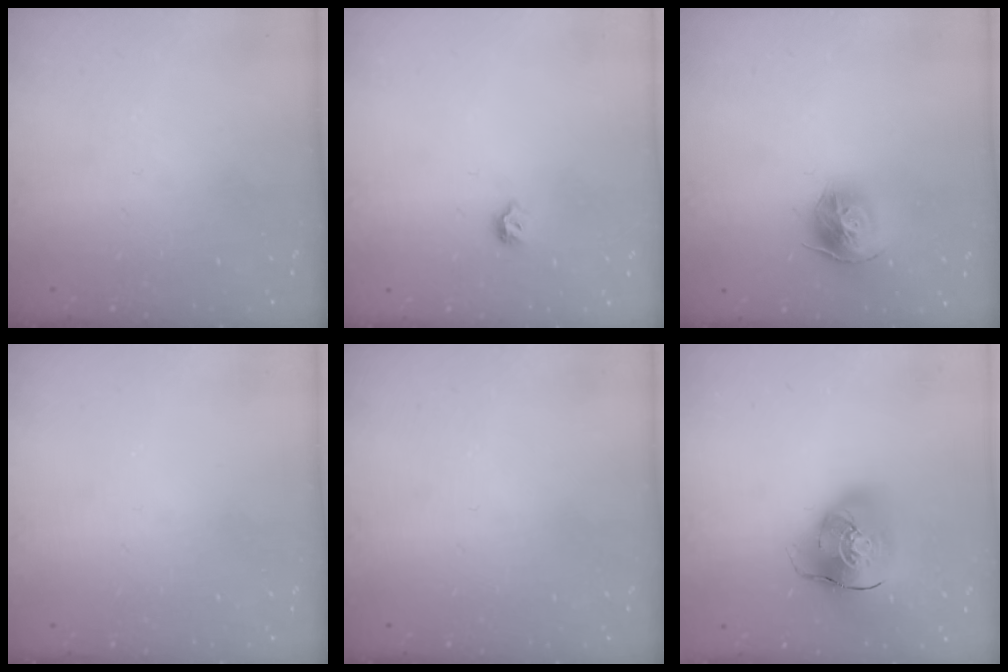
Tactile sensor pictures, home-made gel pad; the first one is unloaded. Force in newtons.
{"total": 4.8, "press": 4.7, "slide": 1.0}
{"total": 12.5, "press": 12.4, "slide": 1.3}
{"total": 0.0}
{"total": 0.0}
{"total": 13.9, "press": 13.7, "slide": 2.4}